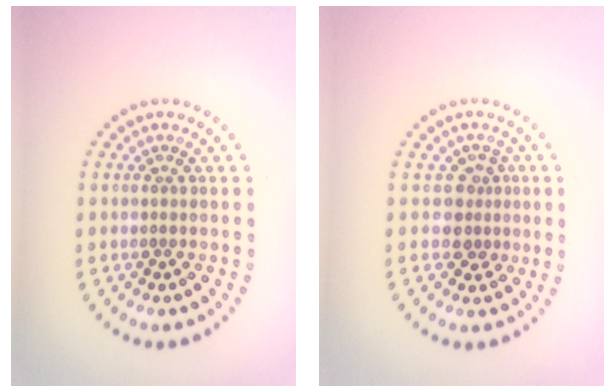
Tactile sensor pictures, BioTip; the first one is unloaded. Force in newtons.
{"total": 2.2, "press": 1.8, "slide": 1.3}